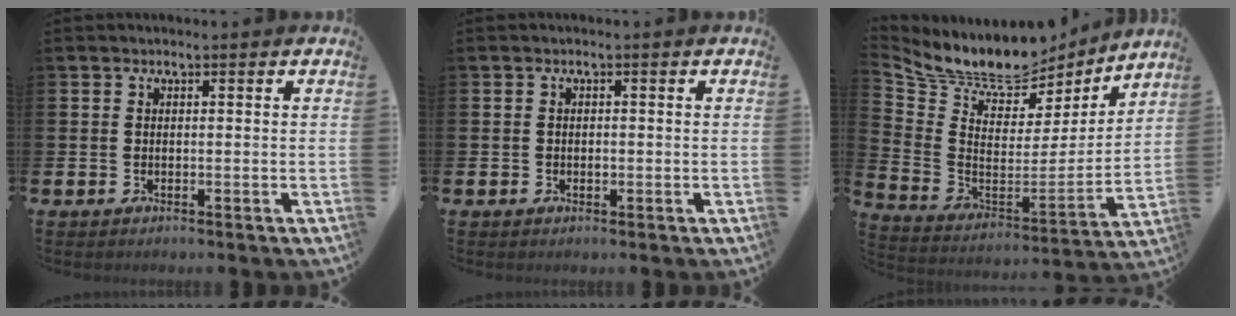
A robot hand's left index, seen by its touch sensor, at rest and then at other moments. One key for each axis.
{"total": 0.5, "fx": -0.1, "fy": 0.5, "fz": 0.2, "tx": 0.004, "ty": 0.000, "tz": -0.004}
{"total": 10.1, "fx": 9.2, "fy": 3.2, "fz": 2.6, "tx": -0.093, "ty": -0.062, "tz": 0.156}